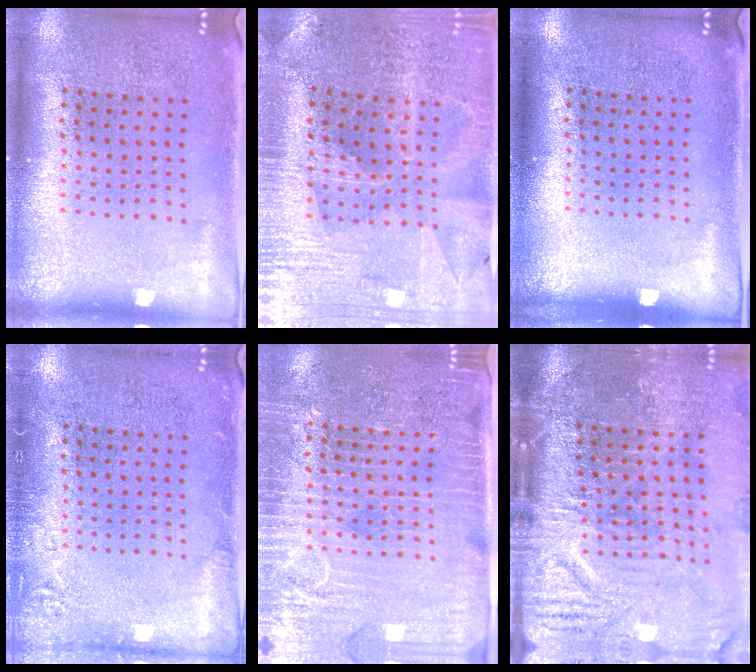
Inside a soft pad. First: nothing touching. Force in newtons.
{"total": 2.0, "press": 2.0, "slide": 0.3}
{"total": 0.0}
{"total": 1.8, "press": 1.7, "slide": 0.4}
{"total": 3.6, "press": 3.2, "slide": 1.8}
{"total": 4.8, "press": 3.9, "slide": 2.8}